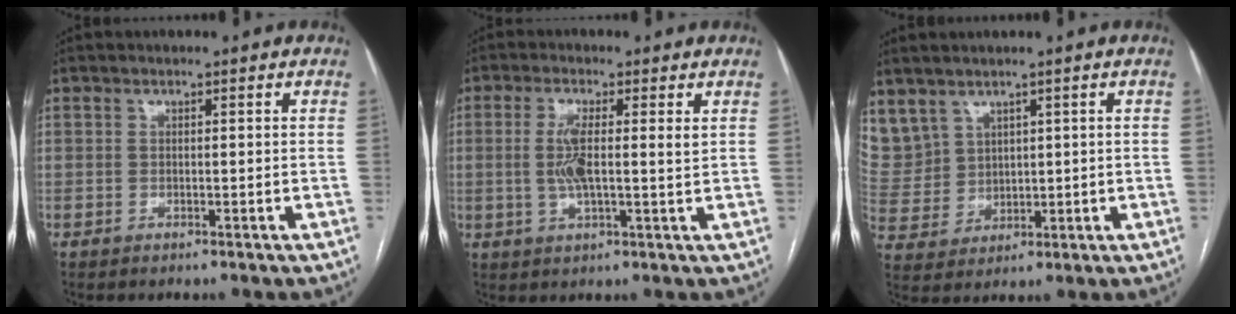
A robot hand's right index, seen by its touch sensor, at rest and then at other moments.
{"total": 5.9, "force": [1.1, 1.0, 5.8], "torque": [-0.114, 0.002, 0.017]}
{"total": 10.2, "force": [5.9, 8.0, 2.1], "torque": [-0.076, 0.031, 0.153]}